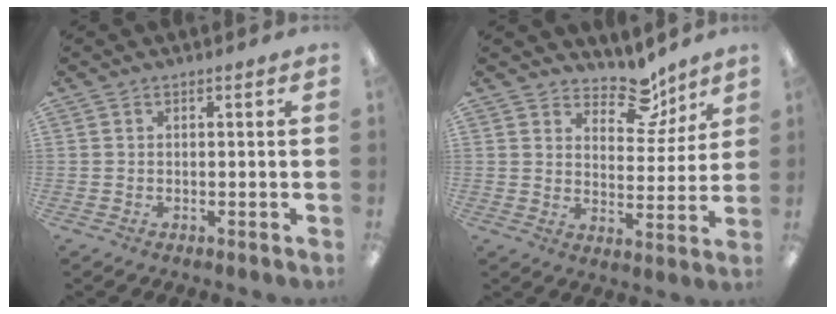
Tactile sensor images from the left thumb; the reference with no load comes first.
{"total": 10.2, "force": [7.9, 5.1, 4.0], "torque": [-0.044, -0.056, 0.138]}